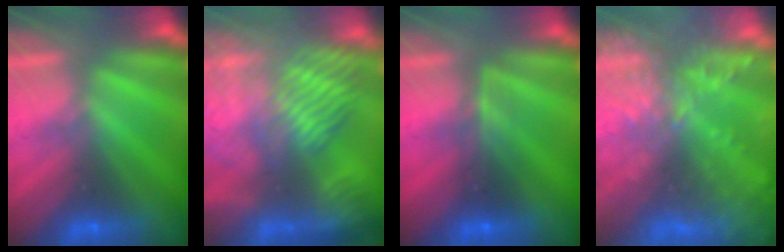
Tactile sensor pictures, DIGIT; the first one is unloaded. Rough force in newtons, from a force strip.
{"total": 13.7}
{"total": 2.4}
{"total": 9.6}